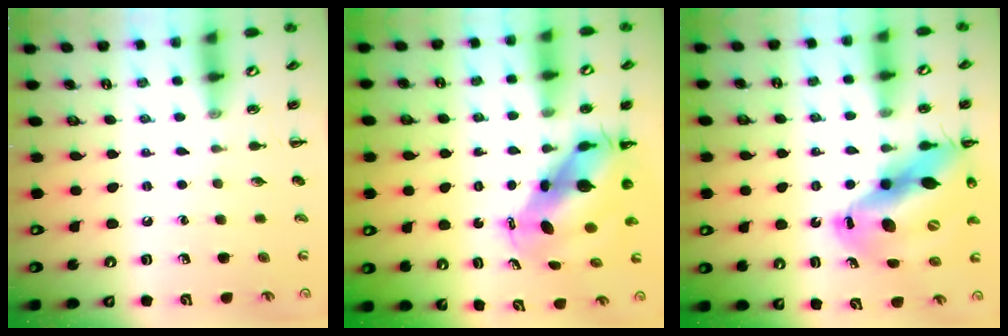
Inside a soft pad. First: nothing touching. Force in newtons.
{"total": 7.7, "press": 7.4, "slide": 2.2}
{"total": 19.4, "press": 18.5, "slide": 5.6}